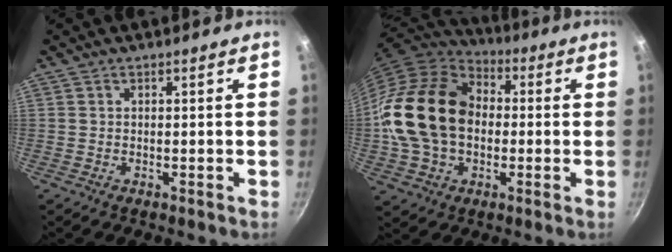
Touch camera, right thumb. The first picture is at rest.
{"total": 20.2, "force": [0.0, 15.0, 13.4], "torque": [-0.225, 0.031, -0.004]}